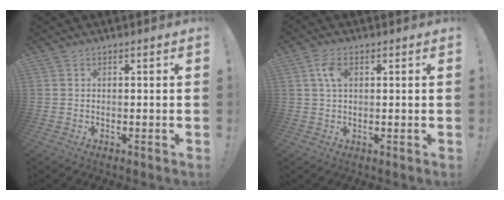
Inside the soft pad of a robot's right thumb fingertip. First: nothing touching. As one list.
[{"total": 5.0, "force": [1.6, 2.9, 3.8], "torque": [-0.065, 0.002, 0.026]}]